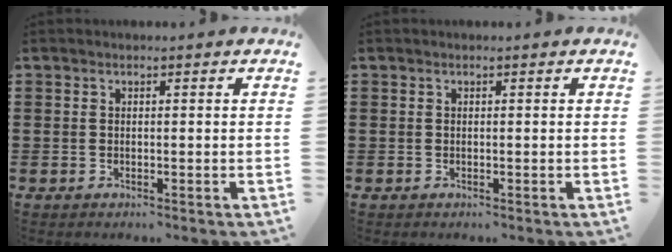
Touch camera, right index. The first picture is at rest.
{"total": 0.0}